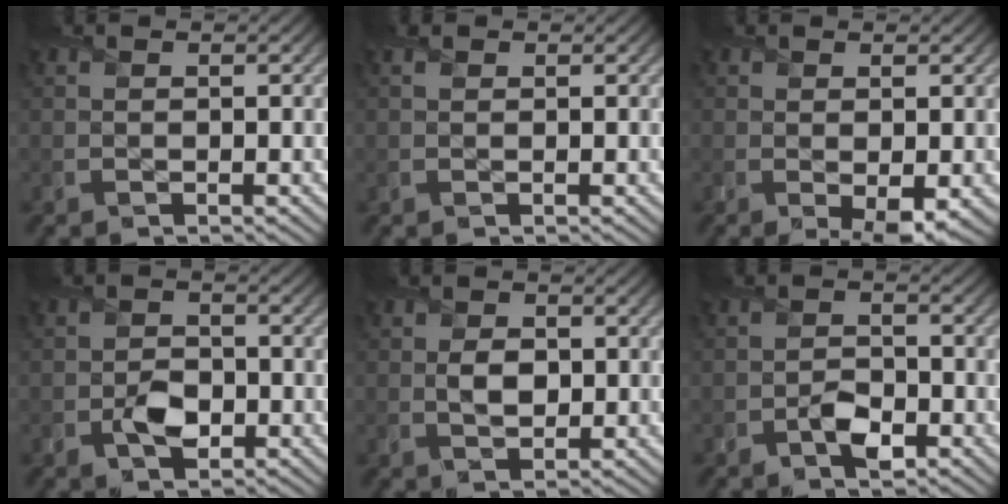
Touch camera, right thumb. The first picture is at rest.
{"total": 0.9, "force": [0.5, 0.6, 0.5], "torque": [-0.012, 0.004, 0.008]}
{"total": 3.2, "force": [-0.7, 1.4, 2.8], "torque": [-0.050, -0.015, -0.010]}
{"total": 3.8, "force": [-1.4, 2.7, 2.3], "torque": [-0.040, -0.004, -0.030]}
{"total": 2.9, "force": [0.3, 2.1, 1.9], "torque": [-0.039, -0.005, 0.002]}
{"total": 3.3, "force": [-1.7, 2.1, 2.0], "torque": [-0.035, -0.003, -0.034]}